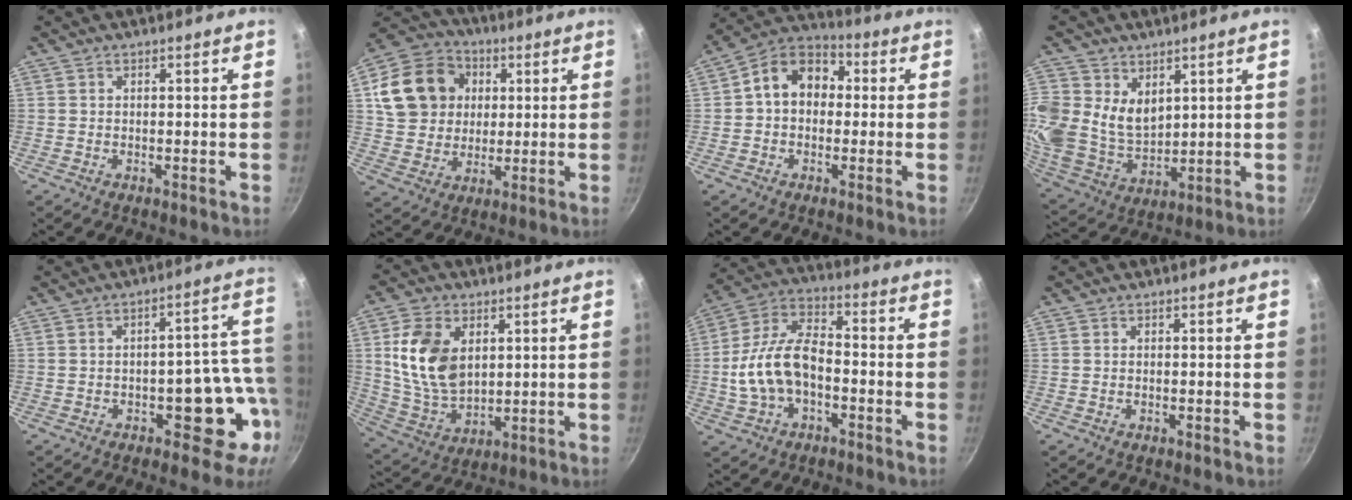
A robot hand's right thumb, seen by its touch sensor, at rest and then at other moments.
{"total": 15.8, "force": [3.8, 13.4, 7.5], "torque": [-0.120, 0.015, 0.067]}
{"total": 10.8, "force": [0.8, 8.3, 6.9], "torque": [-0.075, 0.033, -0.011]}
{"total": 16.7, "force": [5.7, 12.6, 9.3], "torque": [-0.219, -0.016, 0.128]}
{"total": 11.0, "force": [-3.1, 6.3, 8.5], "torque": [-0.042, 0.039, -0.031]}
{"total": 14.1, "force": [3.3, 9.4, 10.0], "torque": [-0.170, -0.020, 0.075]}
{"total": 14.2, "force": [-2.8, 8.2, 11.2], "torque": [-0.193, 0.044, -0.064]}
{"total": 0.0}